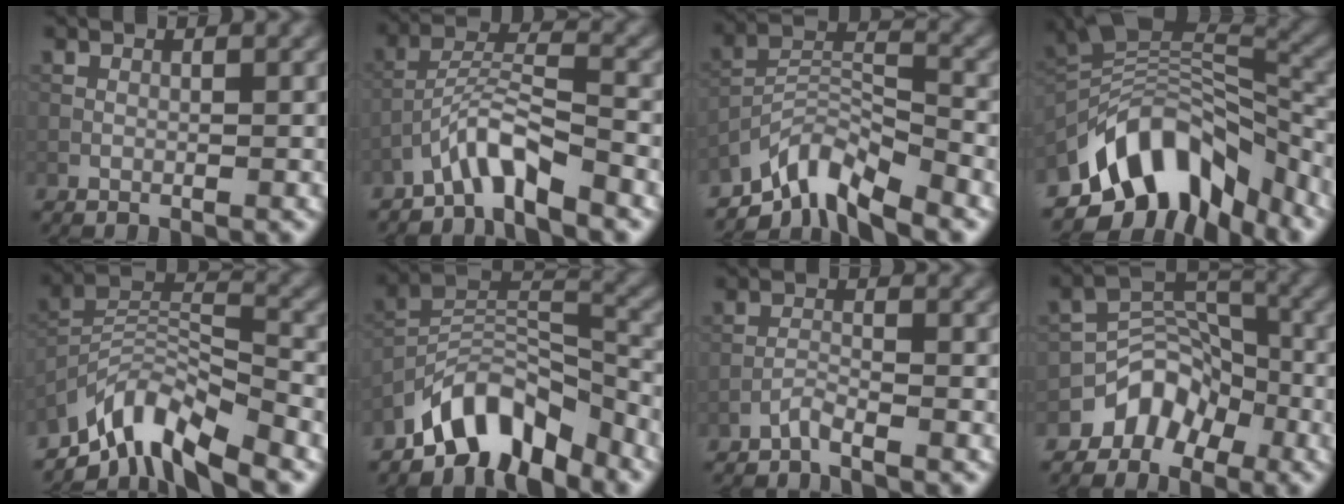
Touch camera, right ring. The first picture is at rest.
{"total": 4.4, "force": [-3.6, 0.7, 2.5], "torque": [-0.049, 0.012, -0.075]}
{"total": 6.4, "force": [-5.4, 1.6, 3.0], "torque": [-0.046, 0.000, -0.111]}
{"total": 11.4, "force": [-6.8, 6.1, 6.7], "torque": [-0.108, 0.018, -0.132]}
{"total": 8.1, "force": [-6.5, 2.3, 4.3], "torque": [-0.070, -0.004, -0.135]}
{"total": 7.7, "force": [-6.3, 2.9, 3.4], "torque": [-0.041, 0.002, -0.125]}
{"total": 1.4, "force": [-1.3, -0.1, 0.4], "torque": [-0.006, 0.003, -0.031]}
{"total": 4.6, "force": [-3.2, 3.0, 1.5], "torque": [-0.008, 0.008, -0.059]}